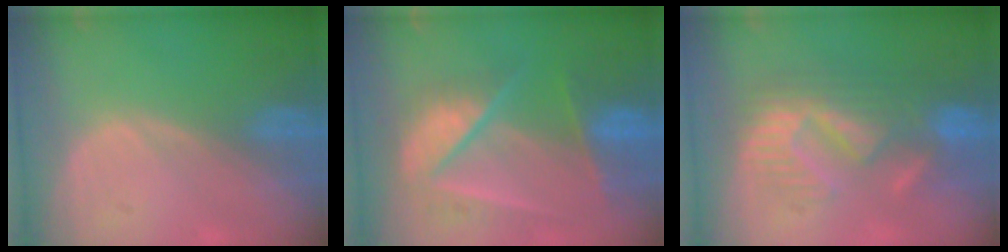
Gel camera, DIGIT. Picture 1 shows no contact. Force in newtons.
{"total": 9.8, "press": 8.3, "slide": 5.3}
{"total": 8.9, "press": 8.8, "slide": 1.5}